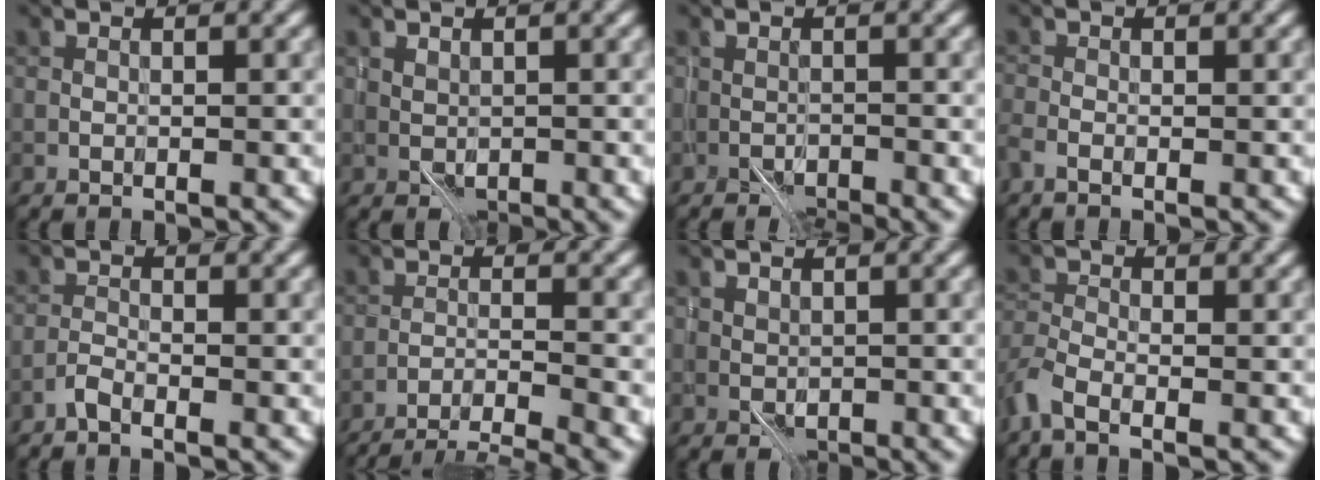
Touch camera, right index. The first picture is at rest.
{"total": 1.1, "force": [0.0, 0.9, 0.7], "torque": [-0.013, -0.004, 0.003]}
{"total": 1.6, "force": [-1.4, 0.5, 0.7], "torque": [-0.016, -0.003, -0.030]}
{"total": 1.2, "force": [-0.9, 0.3, 0.8], "torque": [-0.020, -0.006, -0.023]}
{"total": 1.2, "force": [-1.0, 0.2, 0.7], "torque": [-0.016, 0.003, -0.024]}
{"total": 6.5, "force": [-5.7, 1.1, 3.1], "torque": [-0.052, -0.008, -0.087]}
{"total": 1.2, "force": [0.0, 0.9, 0.7], "torque": [-0.011, -0.004, 0.002]}
{"total": 2.9, "force": [-2.1, 1.0, 1.8], "torque": [-0.046, -0.009, -0.059]}